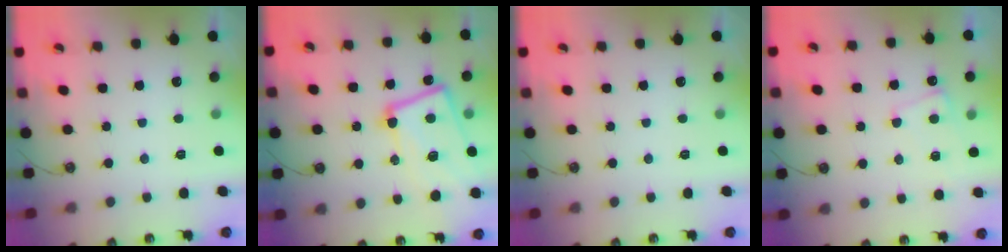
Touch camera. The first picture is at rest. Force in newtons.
{"total": 12.4, "press": 12.2, "slide": 2.3}
{"total": 0.0}
{"total": 2.4, "press": 2.4, "slide": 0.4}